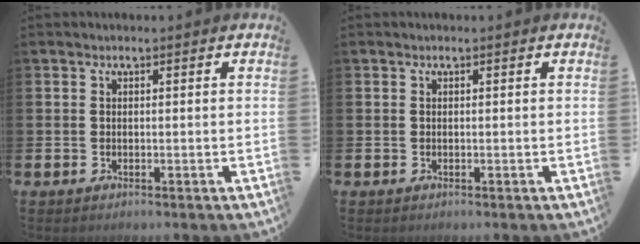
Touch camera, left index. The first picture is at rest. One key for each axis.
{"total": 0.0}